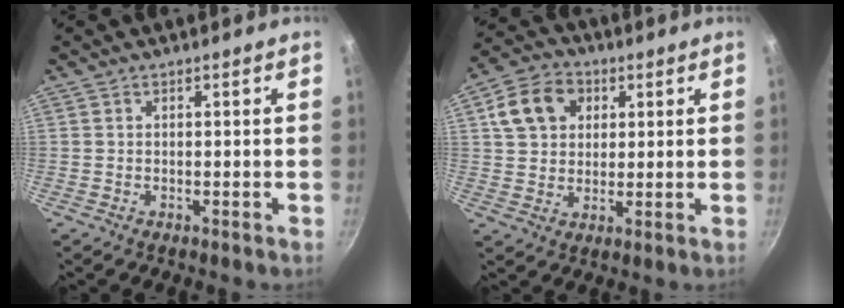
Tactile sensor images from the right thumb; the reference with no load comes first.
{"total": 10.6, "force": [3.3, 8.3, 5.6], "torque": [-0.082, 0.002, 0.054]}